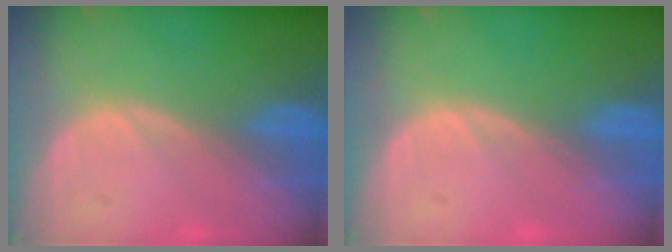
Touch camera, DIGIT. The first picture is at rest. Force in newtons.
{"total": 0.0}